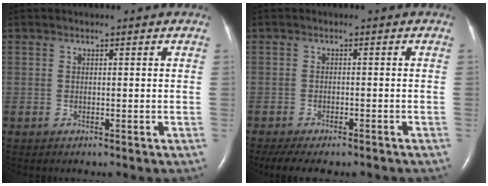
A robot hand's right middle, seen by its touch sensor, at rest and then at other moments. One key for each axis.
{"total": 9.5, "fx": -7.9, "fy": 2.6, "fz": 4.6, "tx": -0.076, "ty": -0.010, "tz": -0.109}